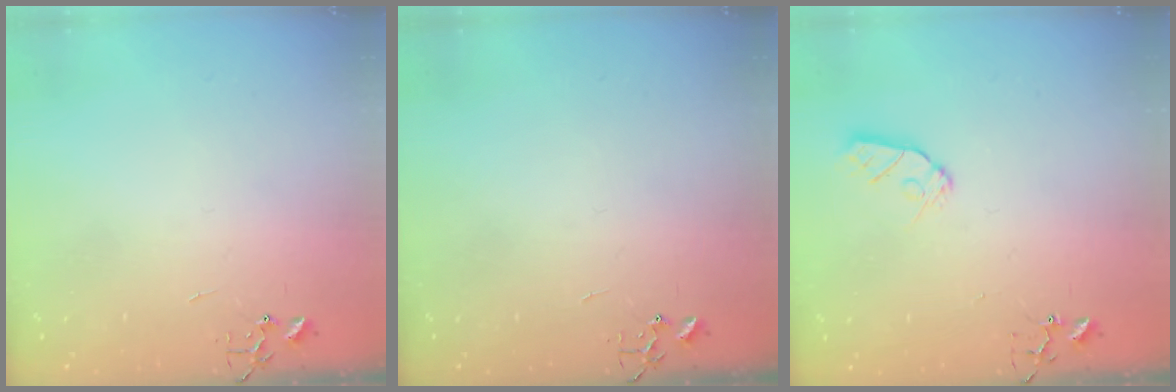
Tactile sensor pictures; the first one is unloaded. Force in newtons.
{"total": 0.0}
{"total": 7.6, "press": 7.6, "slide": 0.5}